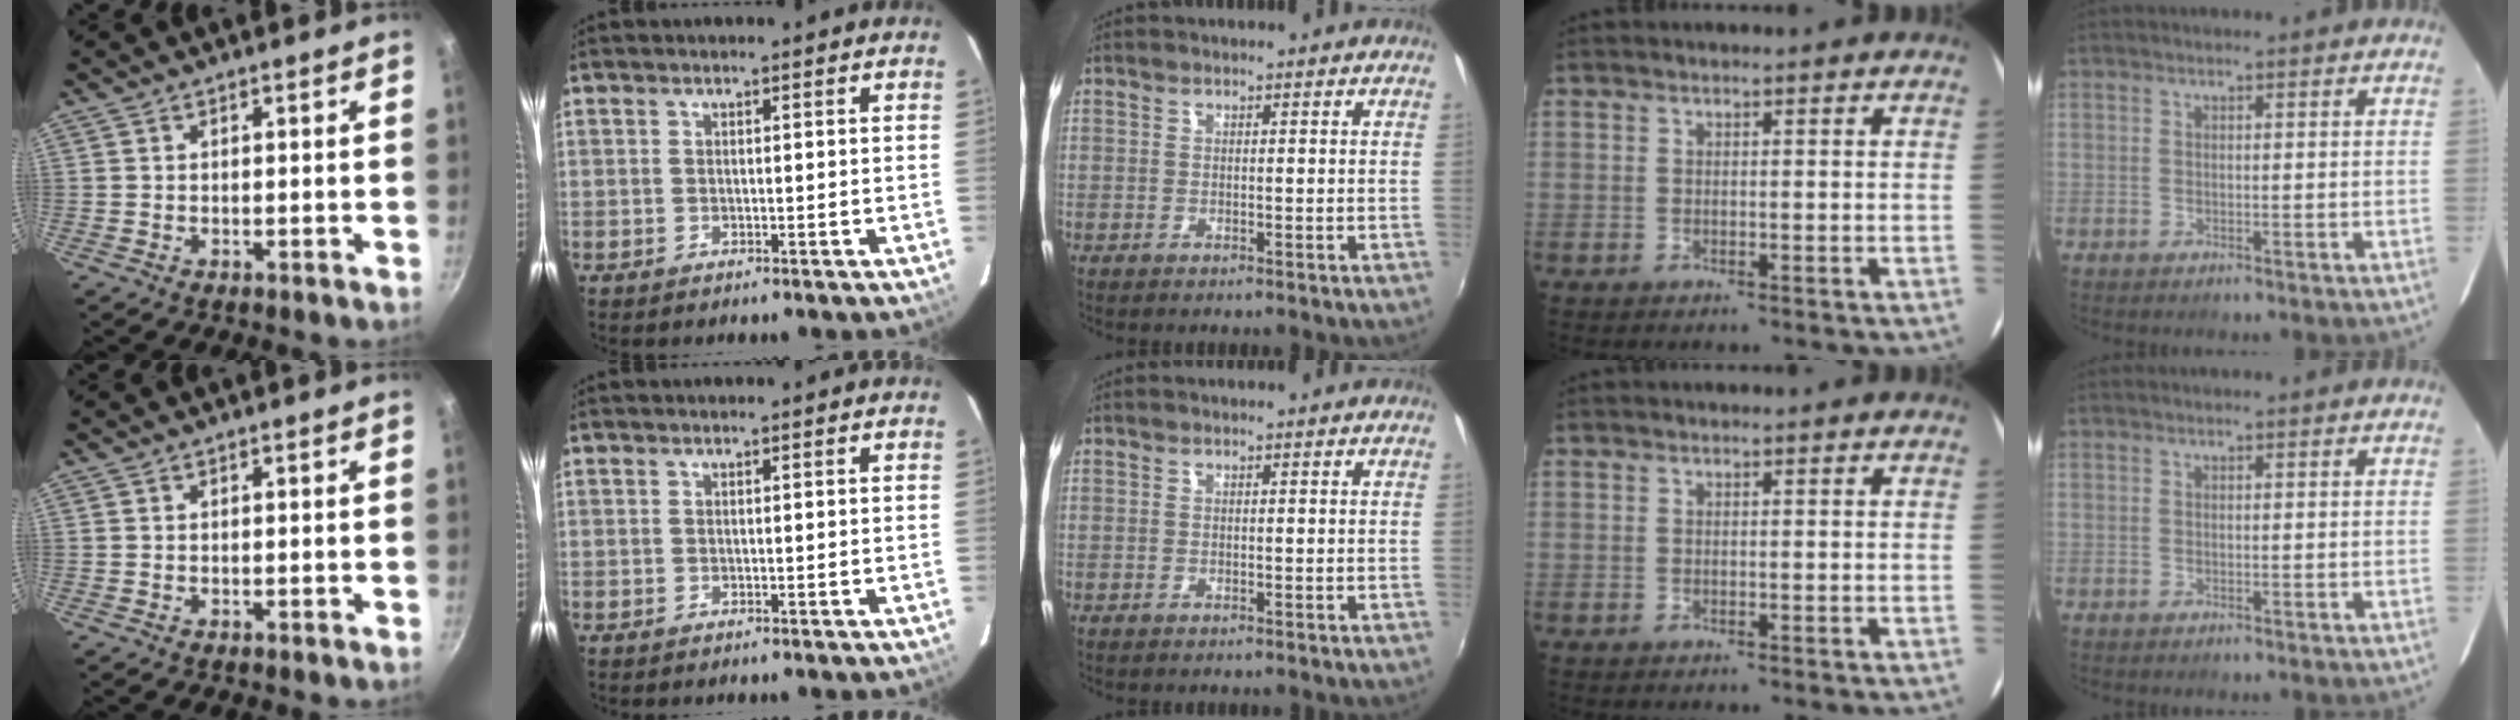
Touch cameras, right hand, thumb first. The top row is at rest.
{}